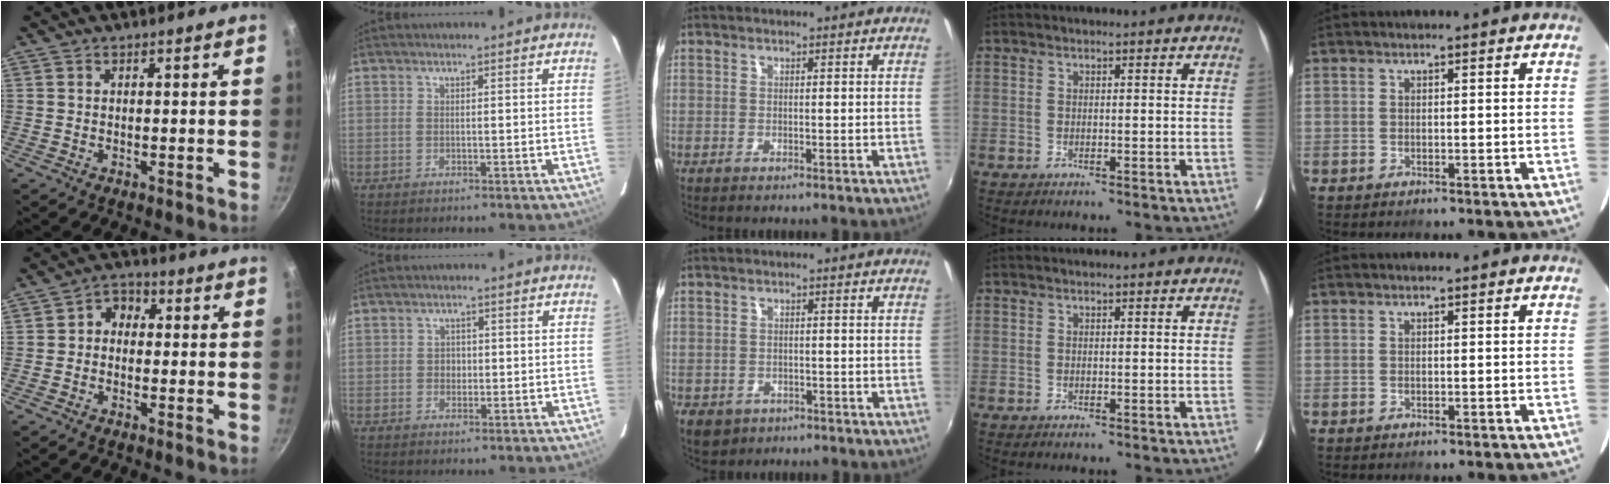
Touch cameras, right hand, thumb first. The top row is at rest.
{"thumb": {"total": 4.3, "force": [0.0, 3.6, 2.4], "torque": [-0.016, 0.013, -0.015]}, "index": {"total": 1.9, "force": [-0.2, 1.8, 0.5], "torque": [-0.007, 0.006, -0.004]}, "middle": {"total": 5.1, "force": [-2.4, 4.0, 2.1], "torque": [-0.049, -0.012, -0.031]}}